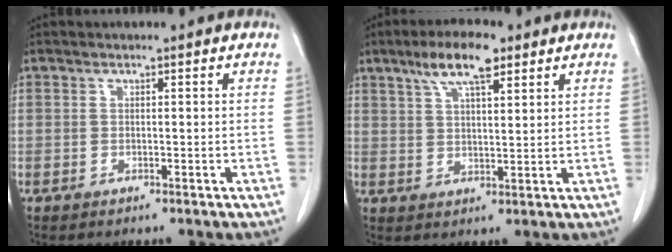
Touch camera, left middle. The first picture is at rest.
{"total": 7.7, "force": [4.9, 1.9, 5.6], "torque": [-0.107, 0.013, 0.086]}